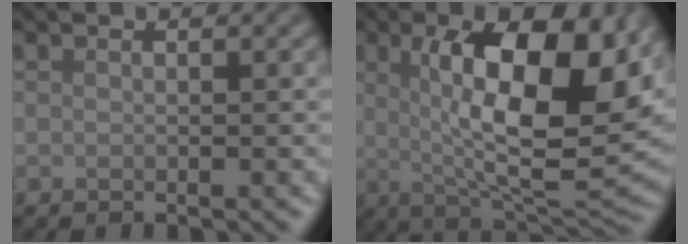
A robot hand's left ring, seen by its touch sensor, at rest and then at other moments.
{"total": 12.5, "force": [2.5, 4.5, 11.5], "torque": [-0.167, 0.000, 0.040]}